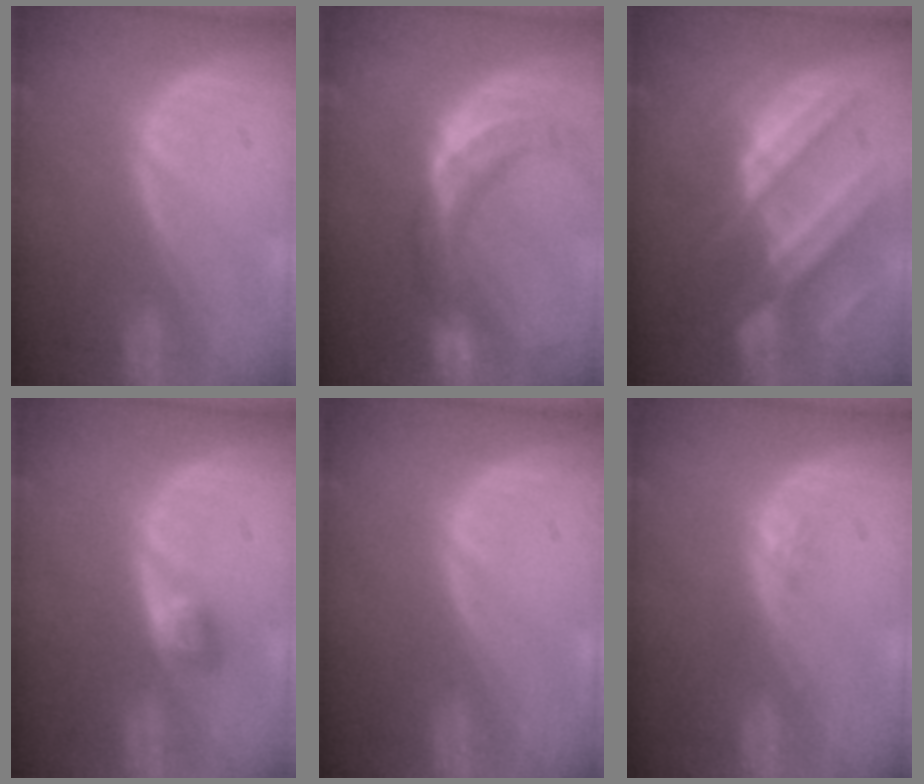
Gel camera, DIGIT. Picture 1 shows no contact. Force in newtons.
{"total": 11.3, "press": 9.6, "slide": 6.1}
{"total": 10.4, "press": 9.2, "slide": 4.8}
{"total": 2.5, "press": 2.4, "slide": 0.7}
{"total": 0.0}
{"total": 0.9, "press": 0.9, "slide": 0.2}